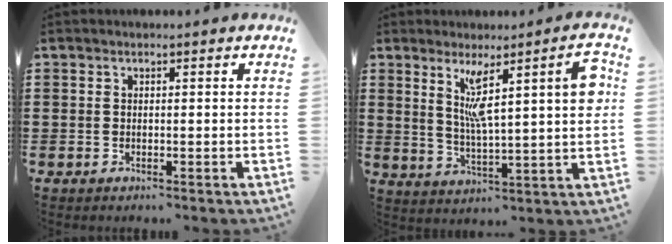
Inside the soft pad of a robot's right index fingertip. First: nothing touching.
{"total": 9.6, "force": [3.9, 1.7, 8.6], "torque": [-0.149, -0.009, 0.057]}